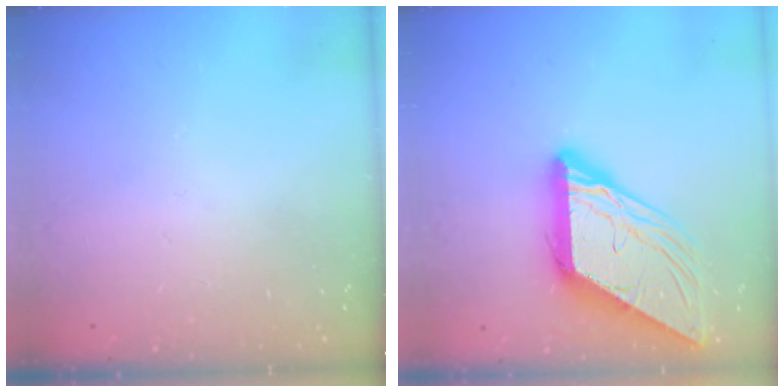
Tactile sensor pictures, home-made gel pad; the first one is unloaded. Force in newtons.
{"total": 13.4, "press": 13.3, "slide": 1.5}